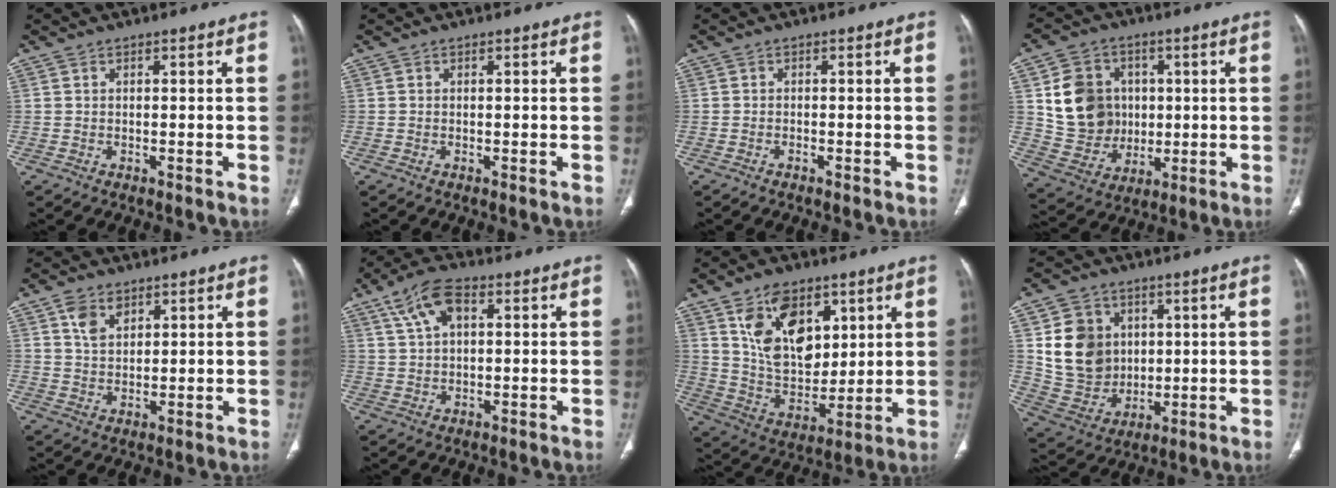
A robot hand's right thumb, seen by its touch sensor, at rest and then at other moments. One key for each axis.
{"total": 0.0}
{"total": 0.6, "fx": -0.5, "fy": 0.2, "fz": 0.3, "tx": -0.012, "ty": 0.001, "tz": -0.009}
{"total": 14.1, "fx": 2.2, "fy": 12.2, "fz": 6.8, "tx": -0.084, "ty": 0.000, "tz": 0.055}
{"total": 4.9, "fx": 2.7, "fy": 3.1, "fz": 2.7, "tx": -0.035, "ty": -0.014, "tz": 0.052}
{"total": 8.0, "fx": 3.2, "fy": 4.2, "fz": 6.0, "tx": -0.112, "ty": 0.012, "tz": 0.057}
{"total": 16.3, "fx": 7.3, "fy": 10.2, "fz": 10.5, "tx": -0.134, "ty": -0.043, "tz": 0.148}
{"total": 13.3, "fx": 3.1, "fy": 11.4, "fz": 6.2, "tx": -0.074, "ty": -0.011, "tz": 0.075}